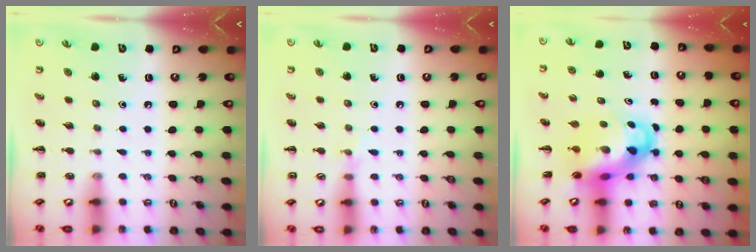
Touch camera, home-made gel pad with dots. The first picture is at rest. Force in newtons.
{"total": 3.9, "press": 3.7, "slide": 1.2}
{"total": 5.7, "press": 5.5, "slide": 1.5}